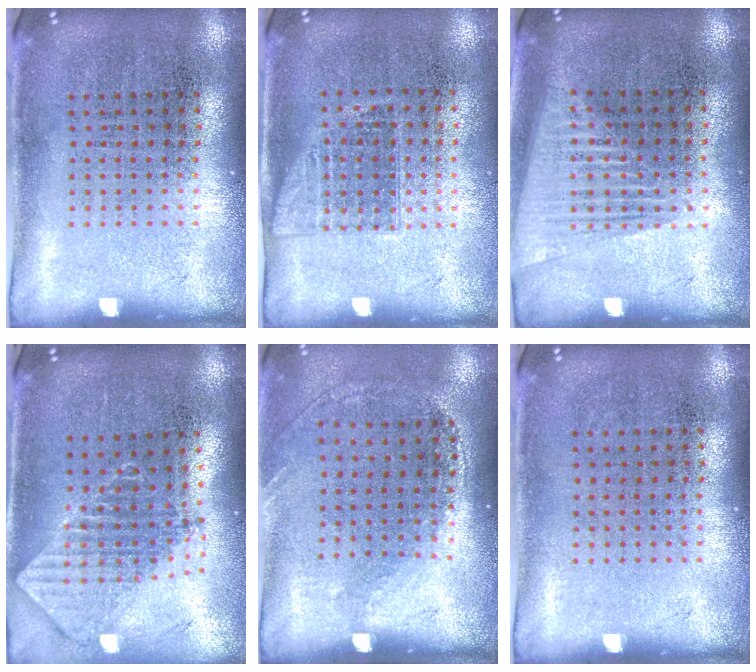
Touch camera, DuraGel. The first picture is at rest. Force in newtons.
{"total": 1.1, "press": 1.0, "slide": 0.6}
{"total": 1.5, "press": 1.4, "slide": 0.5}
{"total": 2.0, "press": 1.6, "slide": 1.3}
{"total": 1.2, "press": 0.9, "slide": 0.9}
{"total": 0.0}